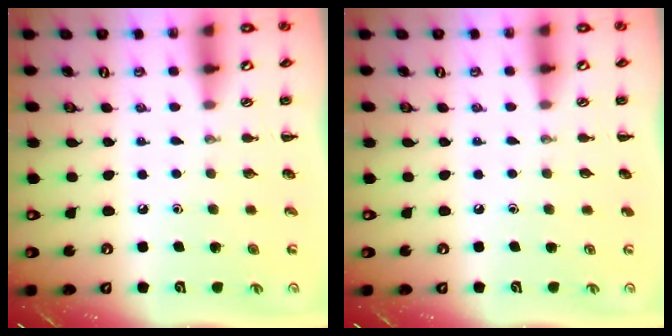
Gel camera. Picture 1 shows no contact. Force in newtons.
{"total": 0.0}